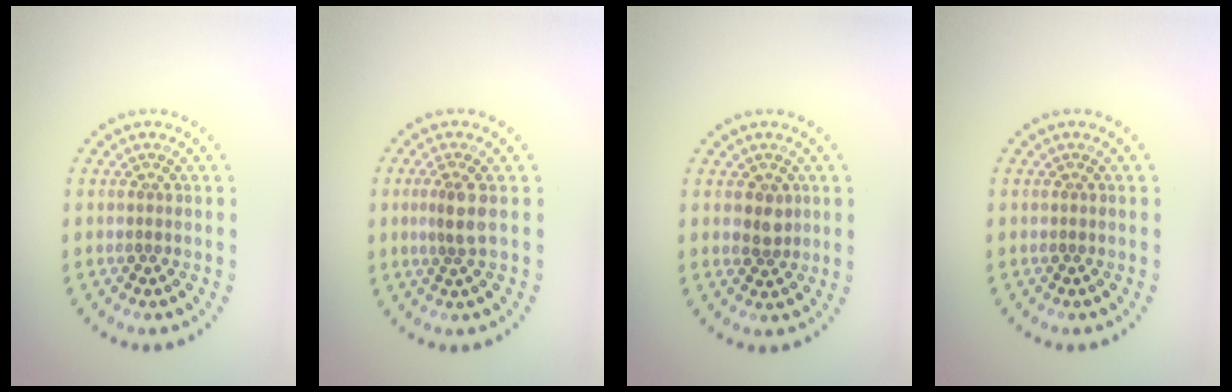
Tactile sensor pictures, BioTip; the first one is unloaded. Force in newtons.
{"total": 2.2, "press": 1.7, "slide": 1.3}
{"total": 1.9, "press": 1.7, "slide": 0.7}
{"total": 0.0}